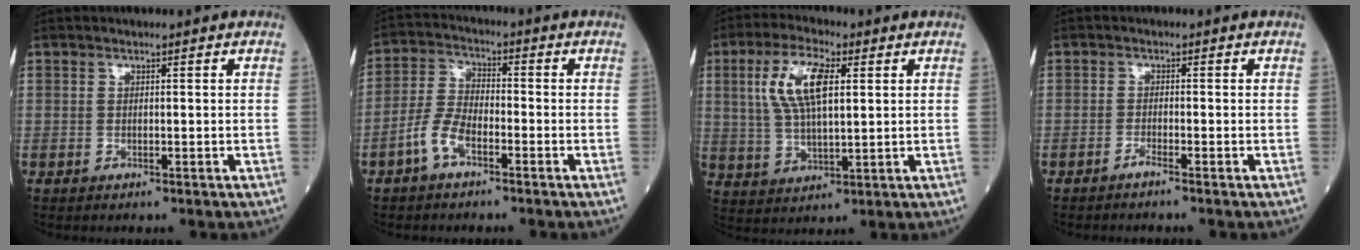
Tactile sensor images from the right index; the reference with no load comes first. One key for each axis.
{"total": 5.6, "fx": -3.1, "fy": 2.3, "fz": 4.1, "tx": -0.094, "ty": 0.008, "tz": -0.065}
{"total": 9.9, "fx": 2.9, "fy": 3.2, "fz": 8.9, "tx": -0.190, "ty": 0.013, "tz": 0.057}
{"total": 1.2, "fx": -1.0, "fy": -0.3, "fz": 0.5, "tx": -0.010, "ty": 0.001, "tz": -0.021}